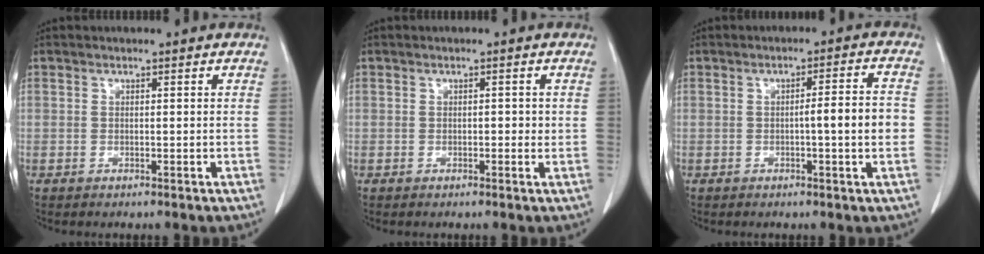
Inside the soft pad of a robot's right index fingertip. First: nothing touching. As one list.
[{"total": 1.3, "force": [0.0, 0.7, 1.1], "torque": [-0.013, 0.002, 0.001]}, {"total": 5.6, "force": [-0.8, 0.0, 5.5], "torque": [-0.077, 0.006, -0.012]}]